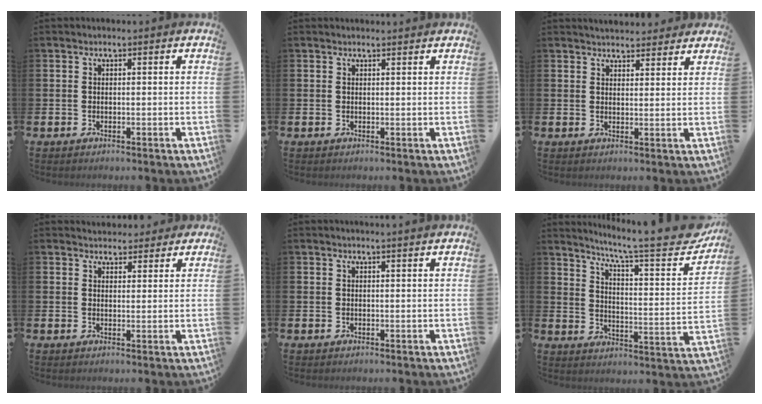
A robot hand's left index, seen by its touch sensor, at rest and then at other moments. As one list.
[{"total": 0.8, "force": [0.8, 0.0, 0.1], "torque": [0.007, -0.003, 0.012]}, {"total": 3.6, "force": [3.5, 0.8, 0.0], "torque": [0.002, -0.018, 0.063]}, {"total": 3.5, "force": [3.3, 1.3, -0.3], "torque": [0.006, -0.015, 0.059]}, {"total": 0.9, "force": [0.9, -0.2, 0.1], "torque": [0.005, -0.005, 0.016]}, {"total": 7.9, "force": [6.3, 1.0, 4.7], "torque": [-0.085, -0.058, 0.092]}]